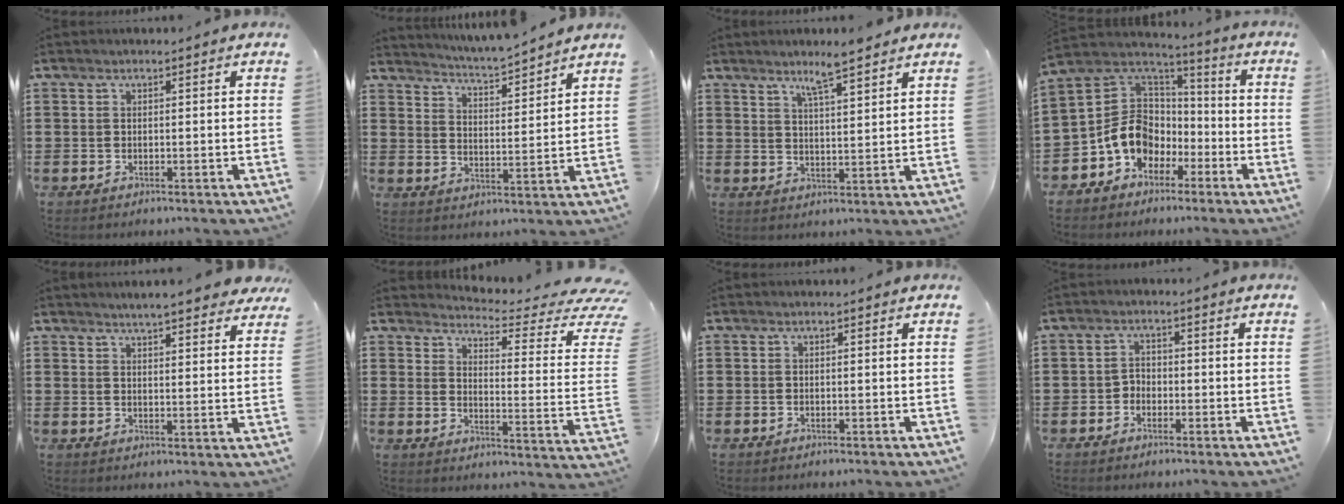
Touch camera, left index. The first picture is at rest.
{"total": 4.1, "force": [4.0, -0.7, 0.4], "torque": [-0.028, -0.034, 0.064]}
{"total": 5.1, "force": [4.3, 0.0, 2.9], "torque": [-0.058, -0.009, 0.073]}
{"total": 10.0, "force": [-3.5, 8.5, 3.9], "torque": [-0.117, 0.004, -0.068]}
{"total": 4.7, "force": [4.6, -0.2, 1.3], "torque": [-0.042, -0.017, 0.081]}
{"total": 4.3, "force": [3.5, 0.1, 2.5], "torque": [-0.043, -0.044, 0.048]}
{"total": 0.0}
{"total": 1.8, "force": [-1.4, 1.1, 0.3], "torque": [-0.011, 0.004, -0.031]}